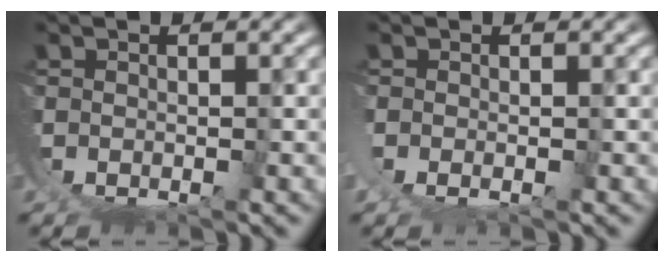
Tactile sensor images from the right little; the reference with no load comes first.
{"total": 1.0, "force": [-0.1, 0.2, 1.0], "torque": [-0.025, -0.007, 0.004]}